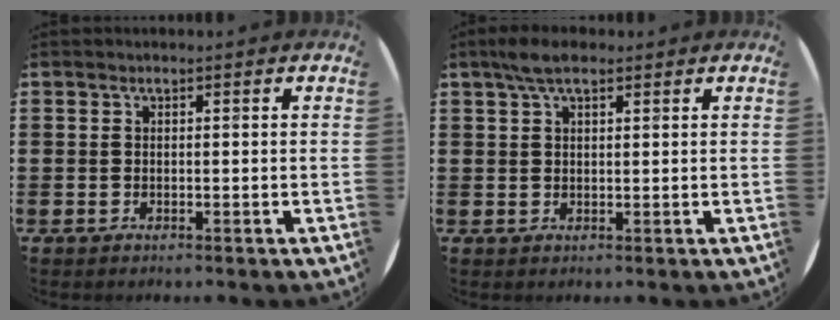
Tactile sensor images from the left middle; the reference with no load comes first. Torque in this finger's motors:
{"motor_torque": [0.96, -0.73, 0.23, 0.10]}